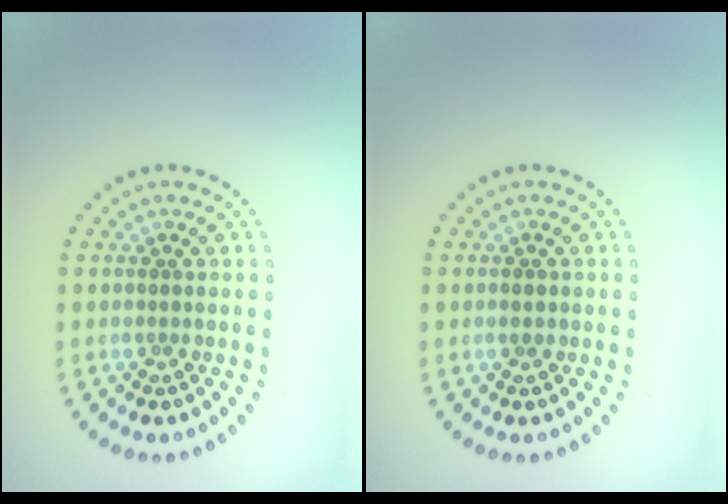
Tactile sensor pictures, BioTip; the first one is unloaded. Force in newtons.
{"total": 0.9, "press": 0.9, "slide": 0.0}